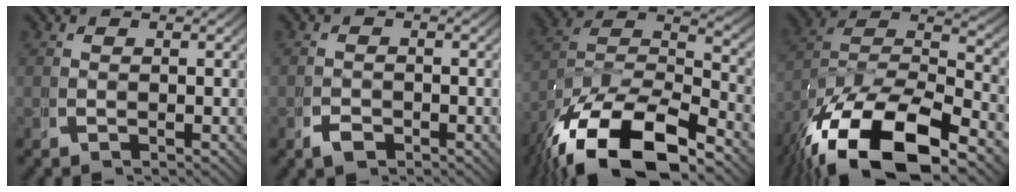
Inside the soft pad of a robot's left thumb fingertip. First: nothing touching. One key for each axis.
{"total": 1.2, "fx": -1.1, "fy": 0.4, "fz": 0.2, "tx": 0.006, "ty": 0.000, "tz": -0.023}
{"total": 14.2, "fx": -4.3, "fy": 8.9, "fz": 10.3, "tx": -0.216, "ty": -0.043, "tz": -0.057}
{"total": 15.7, "fx": -4.1, "fy": 9.7, "fz": 11.6, "tx": -0.237, "ty": -0.046, "tz": -0.049}